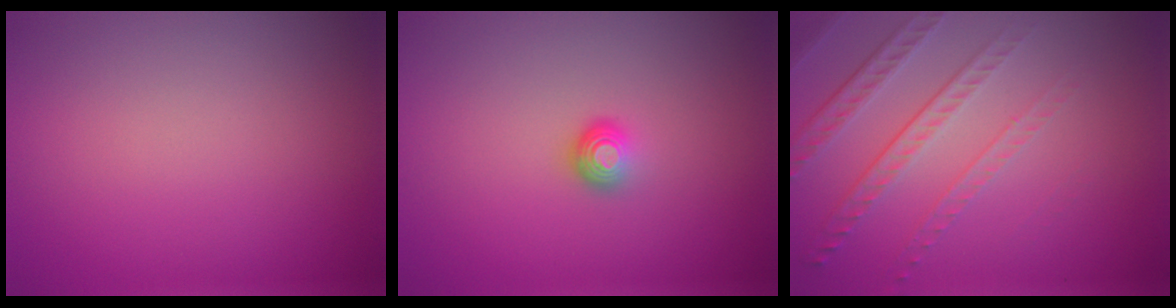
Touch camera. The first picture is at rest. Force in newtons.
{"total": 1.6, "press": 1.1, "slide": 1.1}
{"total": 4.9, "press": 3.2, "slide": 3.7}